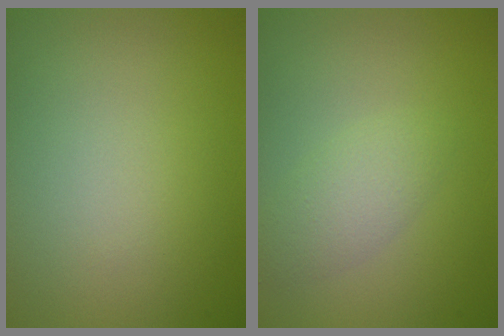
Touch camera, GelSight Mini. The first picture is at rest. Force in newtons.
{"total": 2.1, "press": 2.1, "slide": 0.1}